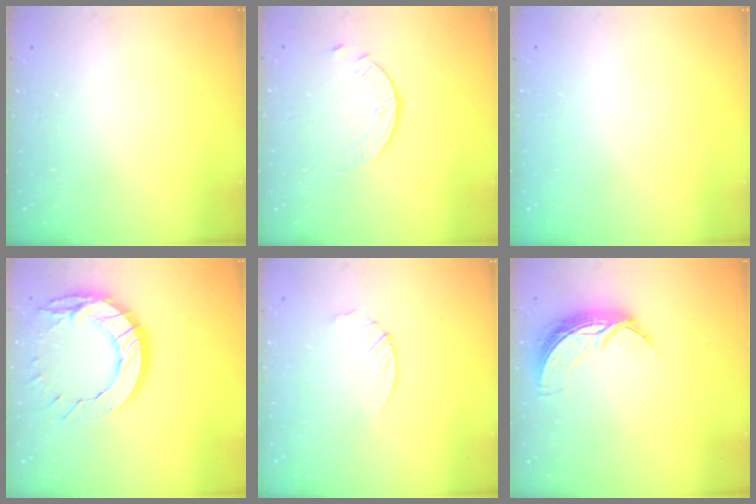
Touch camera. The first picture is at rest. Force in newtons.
{"total": 2.5, "press": 2.5, "slide": 0.3}
{"total": 0.0}
{"total": 15.9, "press": 15.9, "slide": 1.3}
{"total": 3.0, "press": 2.9, "slide": 0.3}
{"total": 8.3, "press": 8.2, "slide": 0.3}